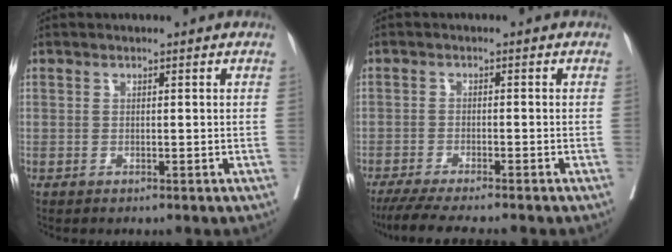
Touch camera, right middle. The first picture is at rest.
{"total": 8.7, "force": [-7.5, -0.6, 4.3], "torque": [-0.049, -0.023, -0.119]}